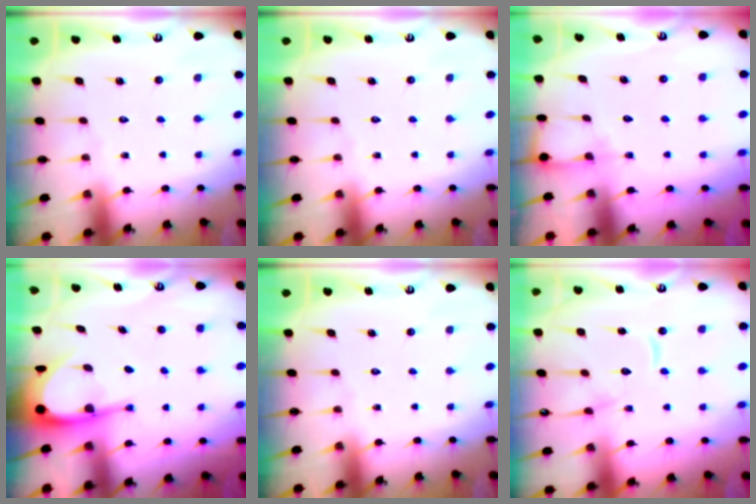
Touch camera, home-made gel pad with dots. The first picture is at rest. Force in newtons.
{"total": 0.0}
{"total": 5.3, "press": 5.3, "slide": 0.5}
{"total": 5.9, "press": 5.8, "slide": 0.8}
{"total": 0.0}
{"total": 10.6, "press": 10.6, "slide": 0.5}